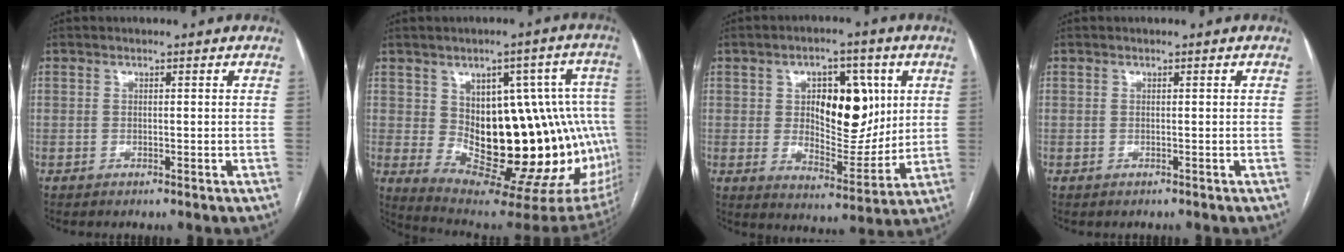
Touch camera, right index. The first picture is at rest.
{"total": 24.7, "force": [-0.4, 9.5, 22.8], "torque": [-0.206, 0.032, 0.025]}
{"total": 13.4, "force": [3.2, 6.7, 11.2], "torque": [-0.165, 0.010, 0.060]}
{"total": 0.0}